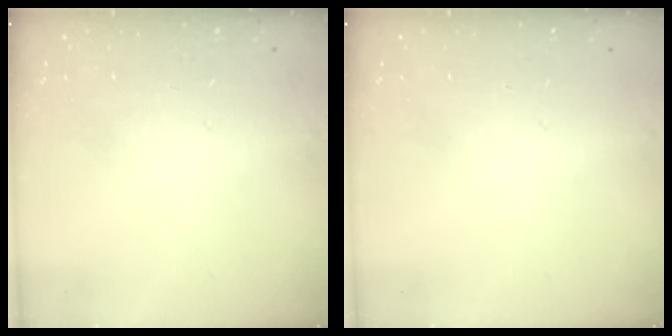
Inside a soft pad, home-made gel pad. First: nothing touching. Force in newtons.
{"total": 0.0}